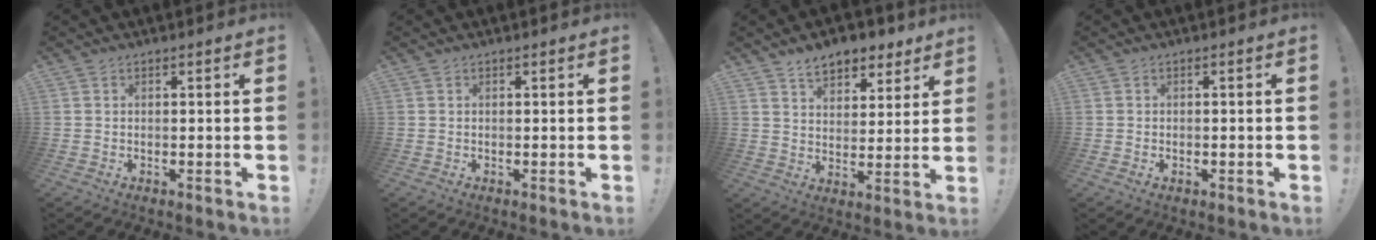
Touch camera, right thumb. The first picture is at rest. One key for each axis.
{"total": 0.0}
{"total": 9.3, "fx": 6.8, "fy": 5.0, "fz": 3.8, "tx": -0.049, "ty": -0.045, "tz": 0.124}
{"total": 0.7, "fx": -0.5, "fy": 0.1, "fz": 0.5, "tx": -0.009, "ty": 0.002, "tz": -0.010}